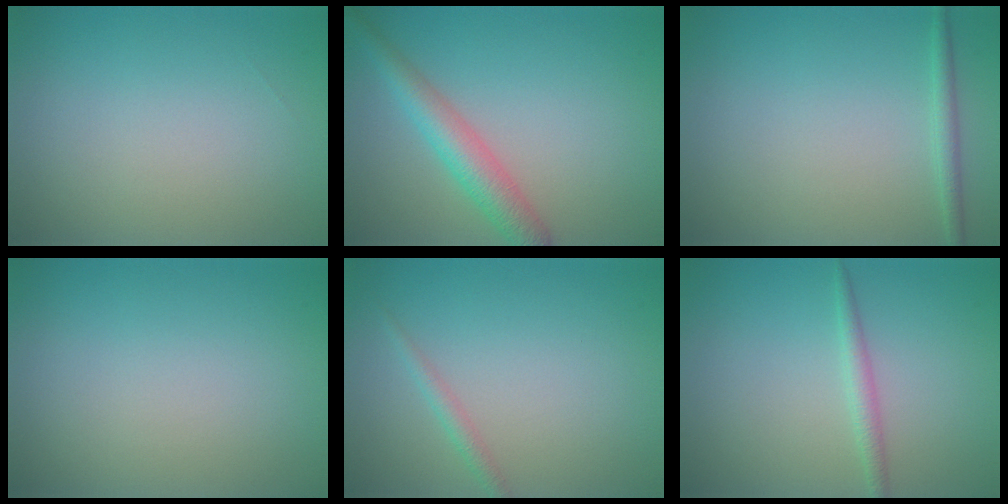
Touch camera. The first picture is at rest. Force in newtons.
{"total": 3.9, "press": 3.9, "slide": 0.1}
{"total": 1.3, "press": 1.3, "slide": 0.1}
{"total": 0.0}
{"total": 1.2, "press": 1.2, "slide": 0.1}
{"total": 1.4, "press": 1.4, "slide": 0.1}